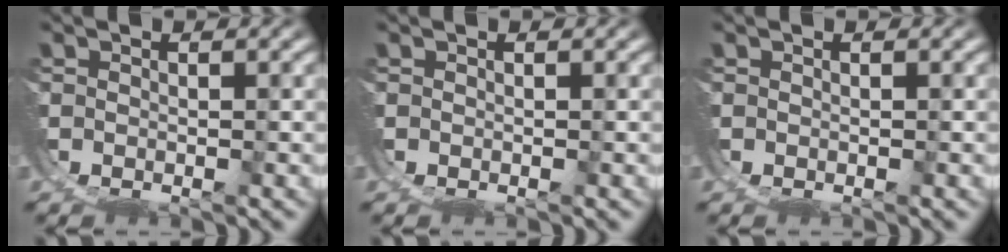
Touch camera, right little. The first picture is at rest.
{"total": 0.0}
{"total": 0.0}